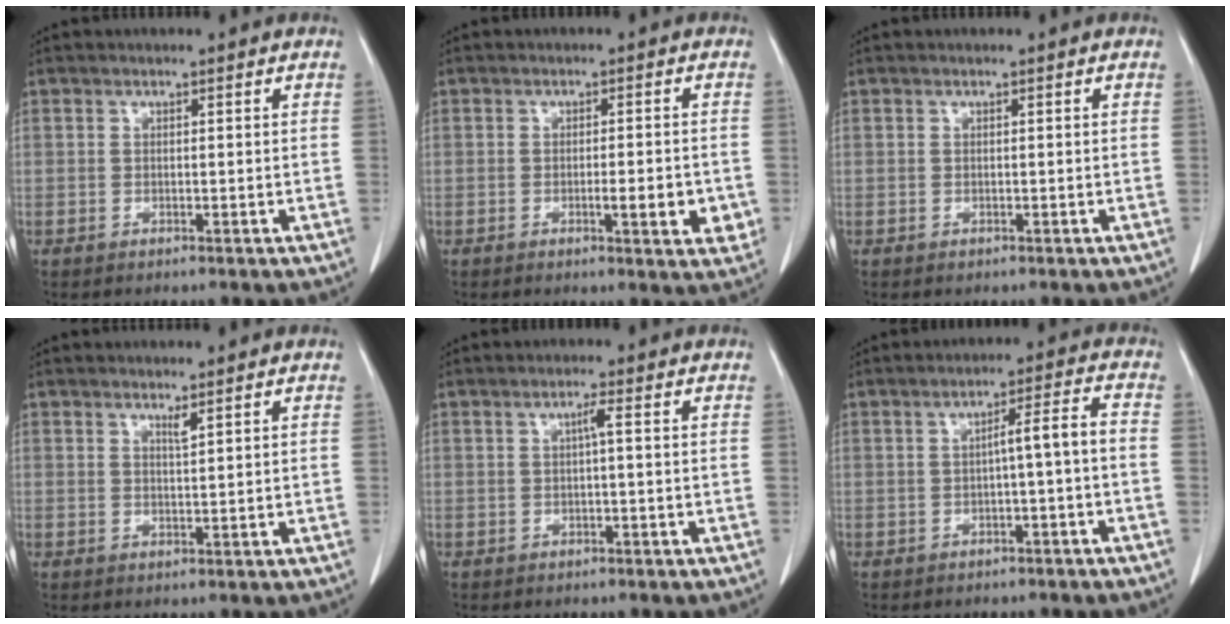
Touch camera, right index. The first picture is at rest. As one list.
[{"total": 5.1, "force": [-1.3, 1.1, 4.8], "torque": [-0.062, -0.002, -0.014]}, {"total": 0.0}, {"total": 1.1, "force": [0.8, -0.2, 0.8], "torque": [-0.016, -0.008, 0.016]}, {"total": 1.4, "force": [0.1, -0.2, 1.4], "torque": [-0.026, 0.003, 0.002]}, {"total": 4.4, "force": [-1.2, 0.0, 4.2], "torque": [-0.062, 0.017, -0.016]}]